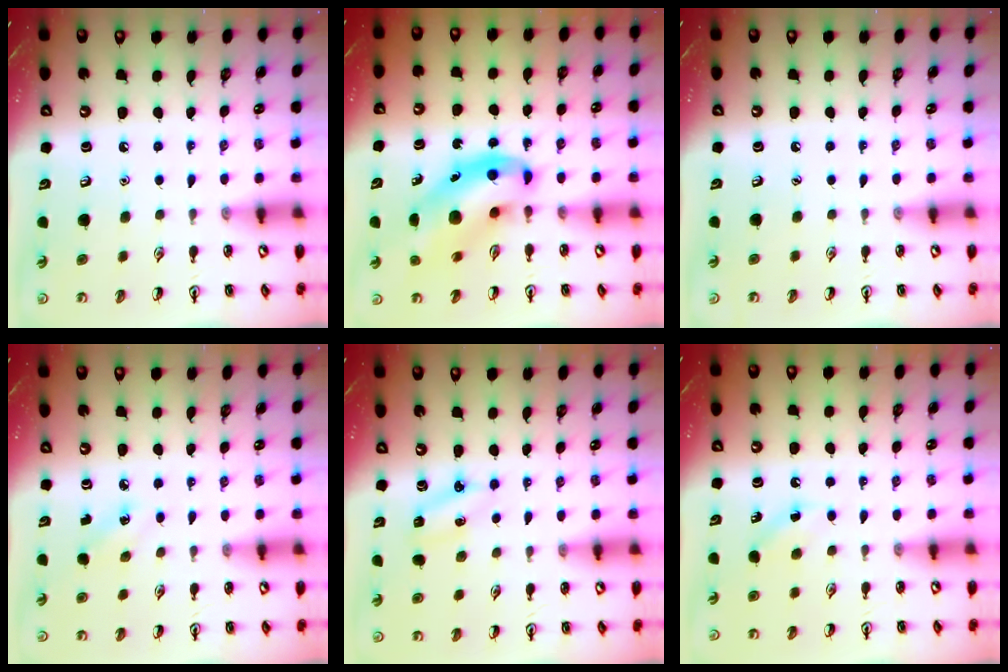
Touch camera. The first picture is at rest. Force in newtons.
{"total": 9.5, "press": 9.2, "slide": 2.4}
{"total": 0.0}
{"total": 1.9, "press": 1.7, "slide": 0.7}
{"total": 3.7, "press": 3.5, "slide": 1.1}
{"total": 2.8, "press": 2.6, "slide": 0.9}